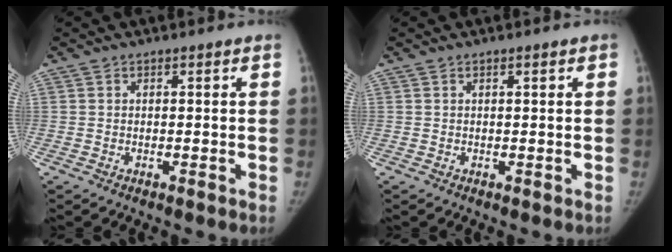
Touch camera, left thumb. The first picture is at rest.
{"total": 1.1, "force": [0.6, 0.2, 0.9], "torque": [-0.013, 0.001, 0.007]}